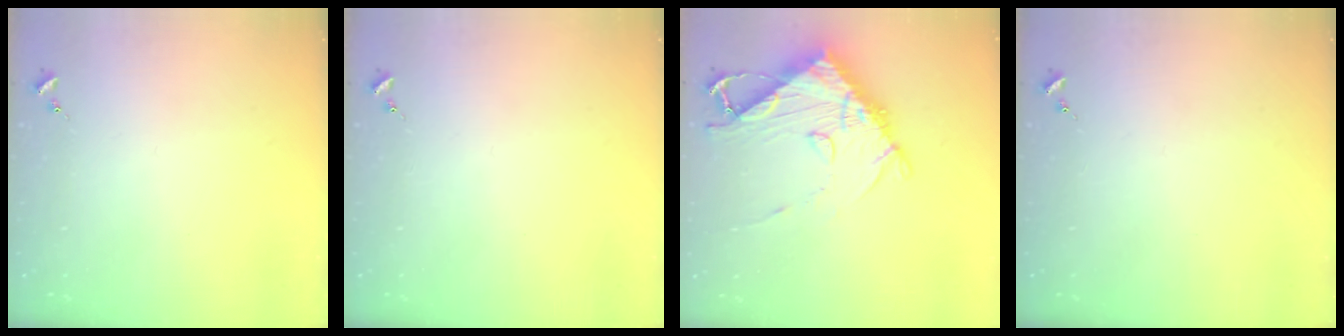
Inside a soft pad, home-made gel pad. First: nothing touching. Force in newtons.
{"total": 0.0}
{"total": 14.2, "press": 14.1, "slide": 1.7}
{"total": 0.0}